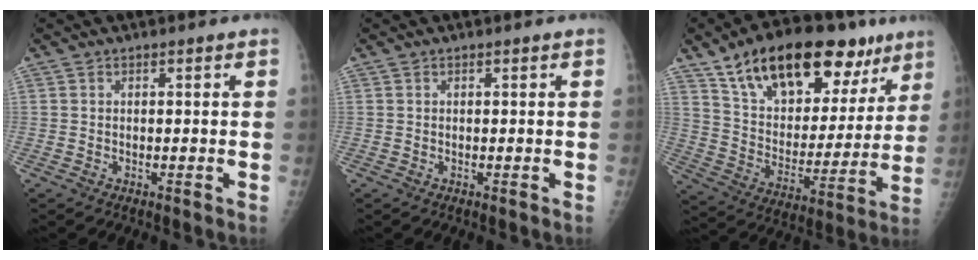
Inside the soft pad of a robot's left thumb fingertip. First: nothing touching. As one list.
[{"total": 0.0}, {"total": 27.0, "force": [16.1, 13.1, 17.3], "torque": [-0.231, -0.026, 0.261]}]